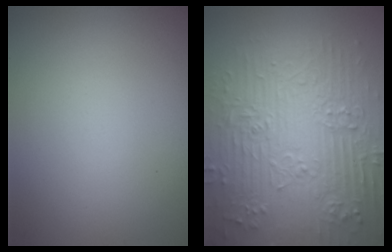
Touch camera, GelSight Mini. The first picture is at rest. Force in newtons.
{"total": 9.4, "press": 6.8, "slide": 6.5}